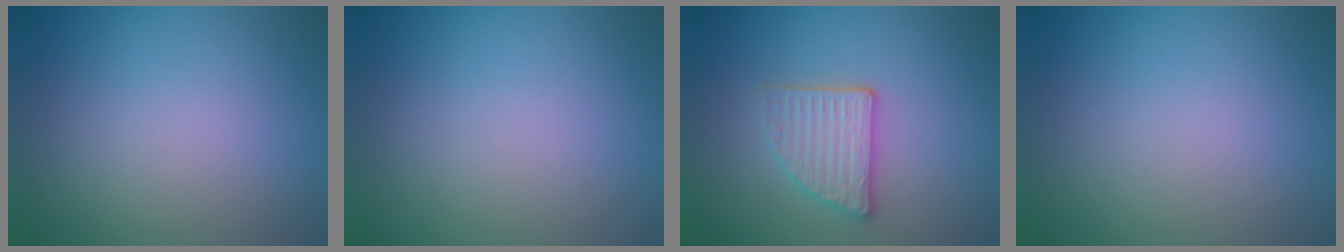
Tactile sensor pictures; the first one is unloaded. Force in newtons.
{"total": 0.0}
{"total": 2.9, "press": 2.7, "slide": 1.1}
{"total": 0.0}